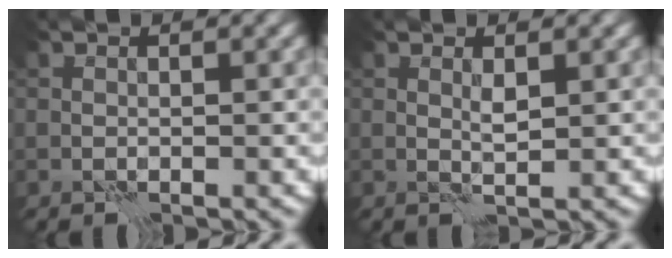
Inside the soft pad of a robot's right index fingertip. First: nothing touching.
{"total": 1.0, "force": [0.5, 0.2, 0.8], "torque": [-0.020, 0.001, 0.010]}